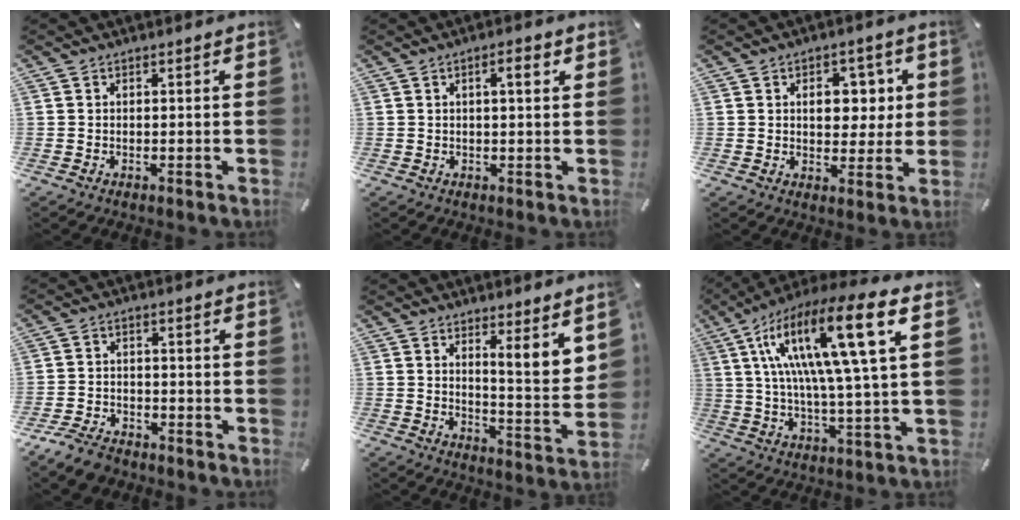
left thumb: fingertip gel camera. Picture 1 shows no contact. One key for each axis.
{"total": 3.3, "fx": 1.3, "fy": 0.8, "fz": 2.9, "tx": -0.045, "ty": 0.001, "tz": 0.015}
{"total": 7.8, "fx": 2.1, "fy": 5.9, "fz": 4.8, "tx": -0.049, "ty": -0.010, "tz": 0.026}
{"total": 5.3, "fx": -4.4, "fy": 2.4, "fz": 1.7, "tx": -0.042, "ty": 0.021, "tz": -0.087}
{"total": 6.3, "fx": 4.7, "fy": 0.4, "fz": 4.1, "tx": -0.059, "ty": -0.050, "tz": 0.076}
{"total": 20.9, "fx": 8.0, "fy": 2.8, "fz": 19.1, "tx": -0.375, "ty": -0.040, "tz": 0.104}